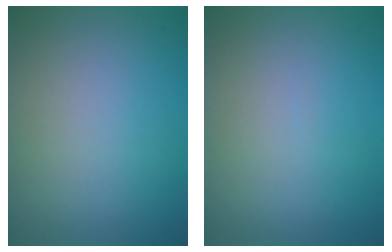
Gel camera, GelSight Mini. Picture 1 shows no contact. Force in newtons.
{"total": 0.0}